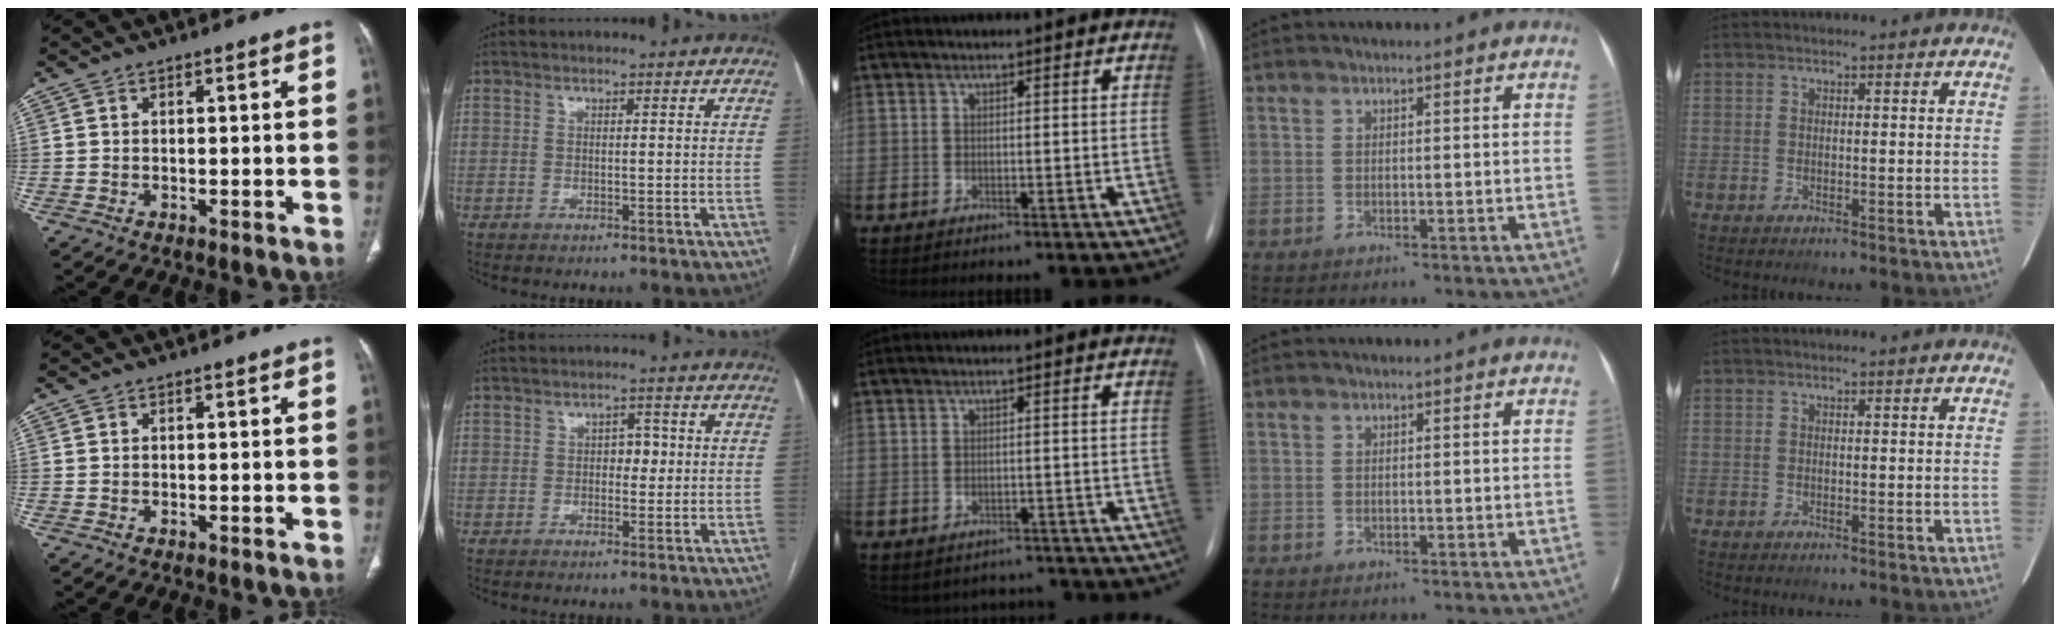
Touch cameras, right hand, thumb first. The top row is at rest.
{"index": {"total": 2.5, "force": [0.1, 1.6, 1.9], "torque": [-0.021, 0.009, -0.001]}, "middle": {"total": 4.4, "force": [-3.9, 2.1, -0.5], "torque": [0.014, 0.023, -0.045]}}